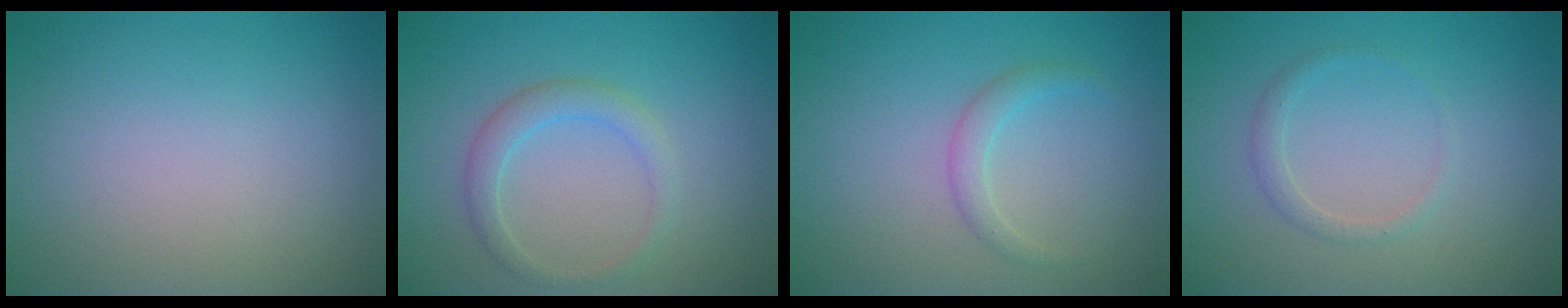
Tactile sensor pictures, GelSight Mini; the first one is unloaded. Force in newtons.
{"total": 2.2, "press": 2.2, "slide": 0.2}
{"total": 1.5, "press": 1.5, "slide": 0.1}
{"total": 1.2, "press": 1.2, "slide": 0.2}